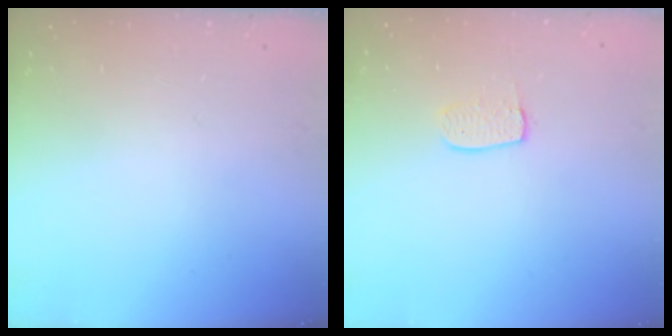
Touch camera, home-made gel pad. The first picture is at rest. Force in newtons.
{"total": 6.6, "press": 6.5, "slide": 0.4}